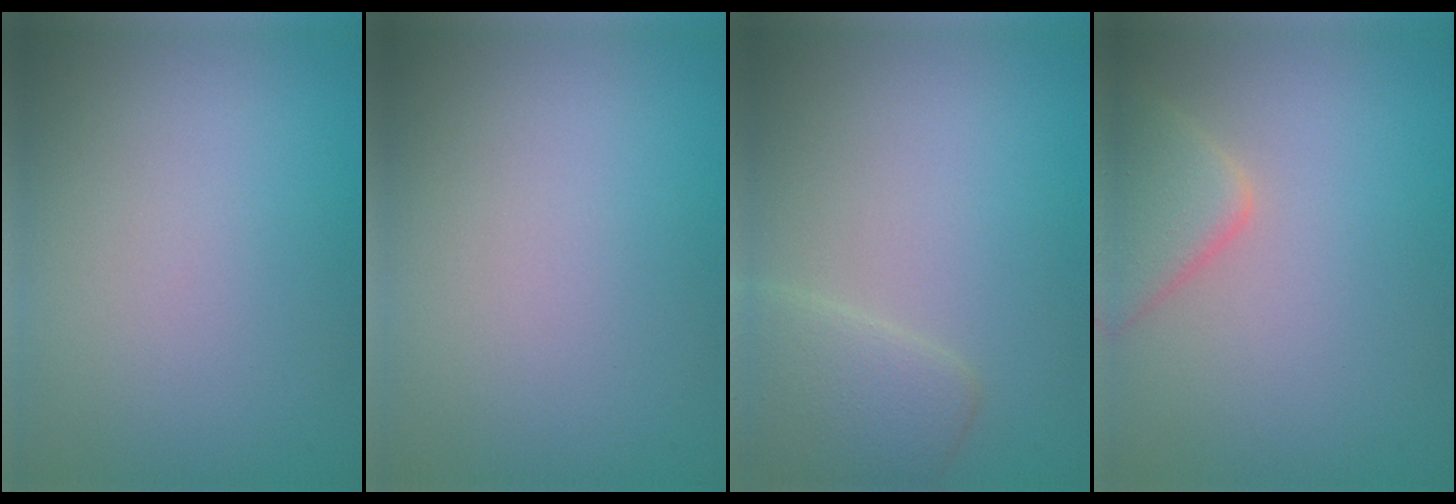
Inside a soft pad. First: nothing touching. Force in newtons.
{"total": 0.0}
{"total": 2.9, "press": 2.9, "slide": 0.2}
{"total": 4.1, "press": 4.1, "slide": 0.2}